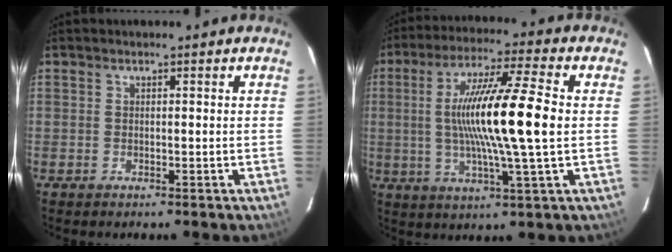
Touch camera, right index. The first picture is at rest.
{"total": 16.3, "force": [0.6, 0.4, 16.3], "torque": [-0.292, 0.000, 0.009]}